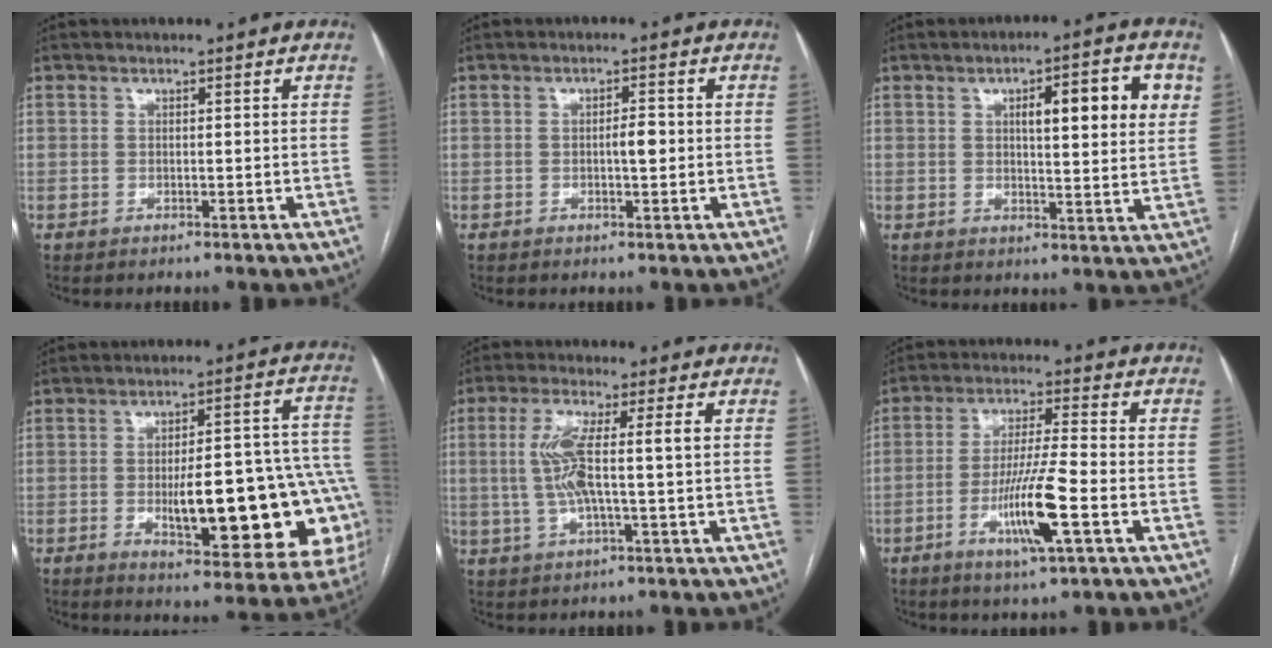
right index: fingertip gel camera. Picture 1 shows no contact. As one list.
[{"total": 2.3, "force": [-0.2, 0.6, 2.2], "torque": [-0.035, 0.003, -0.003]}, {"total": 10.6, "force": [3.5, 1.9, 9.8], "torque": [-0.135, 0.014, 0.047]}, {"total": 22.5, "force": [-4.4, 6.1, 21.2], "torque": [-0.195, 0.028, -0.039]}, {"total": 8.2, "force": [0.8, 0.7, 8.2], "torque": [-0.172, 0.010, 0.015]}, {"total": 10.6, "force": [-3.7, 0.2, 9.9], "torque": [-0.189, -0.011, -0.068]}]